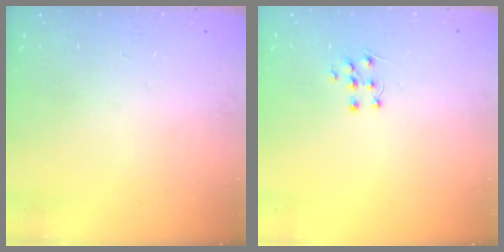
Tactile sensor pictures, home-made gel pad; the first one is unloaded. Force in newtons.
{"total": 4.9, "press": 4.9, "slide": 0.4}